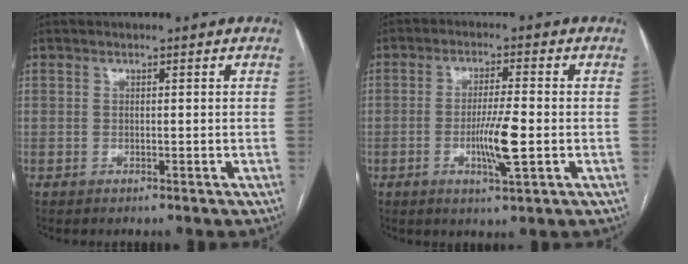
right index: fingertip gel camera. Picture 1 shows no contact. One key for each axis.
{"total": 6.7, "fx": -1.6, "fy": 0.3, "fz": 6.5, "tx": -0.122, "ty": -0.011, "tz": -0.028}